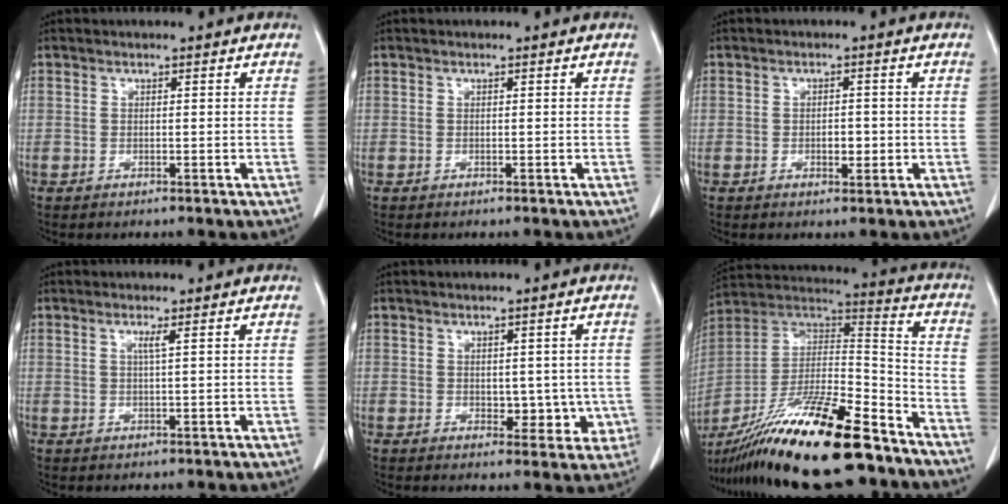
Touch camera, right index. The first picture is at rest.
{"total": 0.0}
{"total": 2.2, "force": [-0.5, 1.2, 1.8], "torque": [-0.027, 0.002, -0.004]}
{"total": 1.2, "force": [0.5, -0.3, 1.1], "torque": [-0.025, -0.002, 0.009]}
{"total": 4.5, "force": [-0.3, 3.0, 3.3], "torque": [-0.024, 0.001, 0.006]}
{"total": 25.6, "force": [-19.0, 4.1, 16.7], "torque": [-0.290, -0.010, -0.332]}